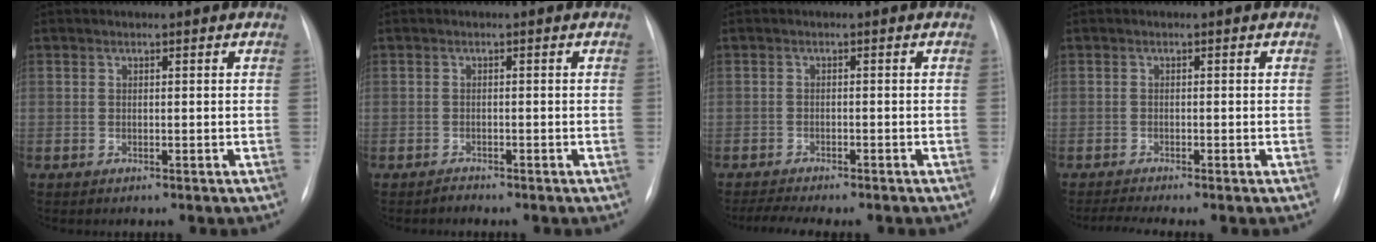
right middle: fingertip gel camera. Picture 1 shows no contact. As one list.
[{"total": 0.7, "force": [-0.7, 0.1, 0.0], "torque": [0.003, -0.002, -0.013]}, {"total": 5.7, "force": [-5.0, 0.6, 2.7], "torque": [-0.040, -0.003, -0.071]}, {"total": 2.2, "force": [-1.8, -0.9, 0.9], "torque": [-0.027, -0.011, -0.037]}]